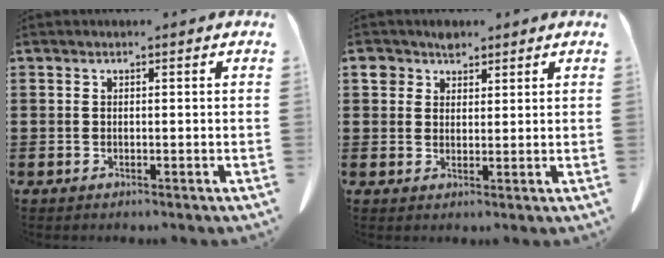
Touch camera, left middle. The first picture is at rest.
{"total": 3.5, "force": [2.6, 2.2, 0.9], "torque": [-0.021, 0.005, 0.050]}